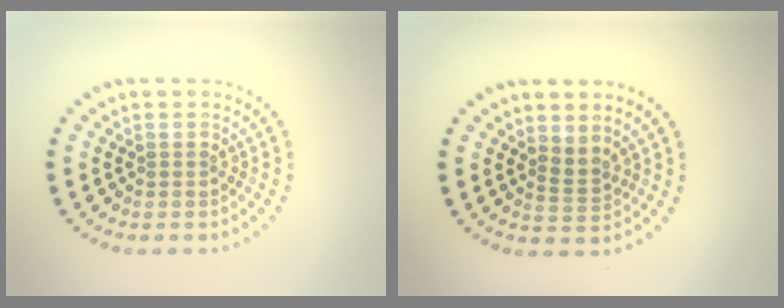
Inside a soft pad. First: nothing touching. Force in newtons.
{"total": 1.8, "press": 1.4, "slide": 1.2}